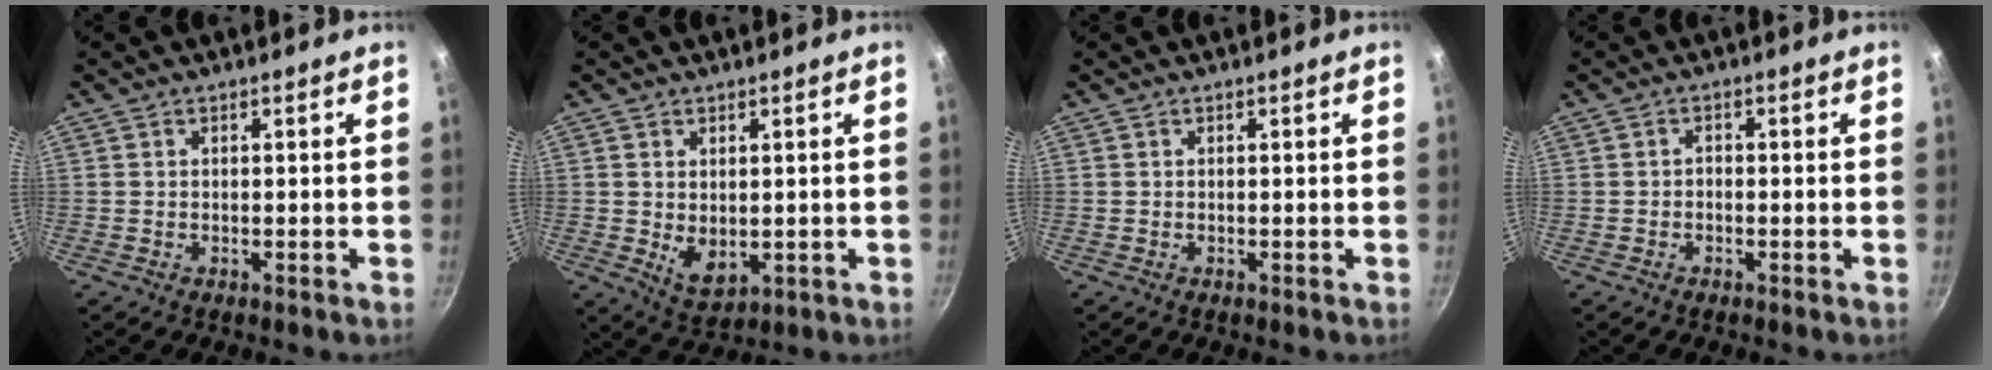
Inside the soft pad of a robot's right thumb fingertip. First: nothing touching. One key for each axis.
{"total": 5.4, "fx": 0.4, "fy": 3.6, "fz": 4.1, "tx": -0.060, "ty": -0.020, "tz": 0.016}
{"total": 0.0}
{"total": 0.9, "fx": -0.4, "fy": 0.7, "fz": 0.5, "tx": -0.007, "ty": 0.005, "tz": -0.008}